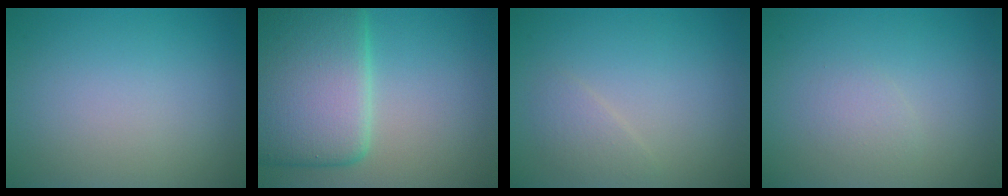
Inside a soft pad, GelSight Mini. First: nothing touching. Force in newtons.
{"total": 10.8, "press": 10.8, "slide": 0.3}
{"total": 1.3, "press": 1.3, "slide": 0.1}
{"total": 1.1, "press": 1.1, "slide": 0.1}